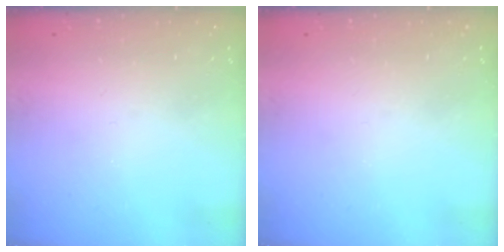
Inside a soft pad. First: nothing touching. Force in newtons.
{"total": 0.0}